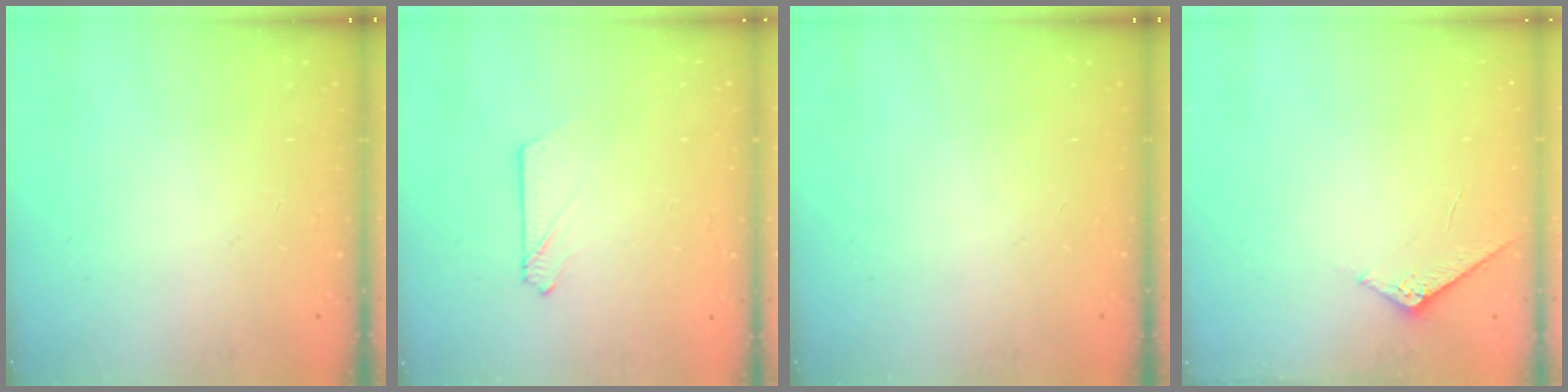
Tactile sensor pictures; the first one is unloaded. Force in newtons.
{"total": 2.6, "press": 2.6, "slide": 0.3}
{"total": 0.0}
{"total": 3.9, "press": 3.9, "slide": 0.5}